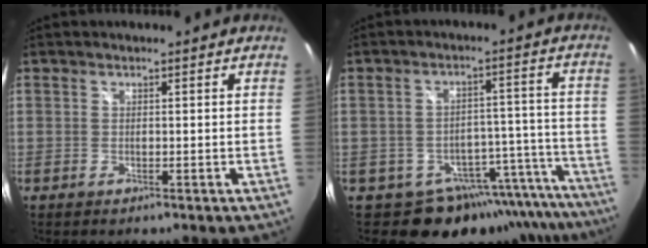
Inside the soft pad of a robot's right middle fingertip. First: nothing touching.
{"total": 17.0, "force": [-14.9, 7.6, 2.9], "torque": [-0.021, 0.057, -0.182]}